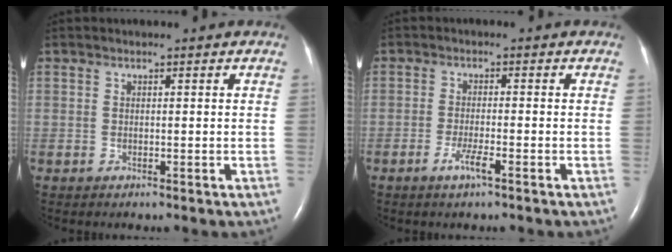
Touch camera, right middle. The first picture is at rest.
{"total": 2.8, "force": [-1.6, 0.1, 2.3], "torque": [-0.049, -0.004, -0.033]}